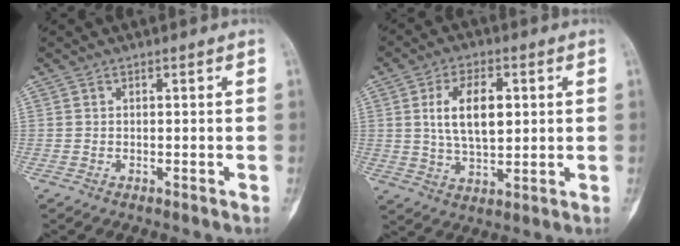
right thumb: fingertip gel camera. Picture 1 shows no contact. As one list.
[{"total": 10.5, "force": [2.1, 5.6, 8.7], "torque": [-0.140, -0.006, 0.042]}]